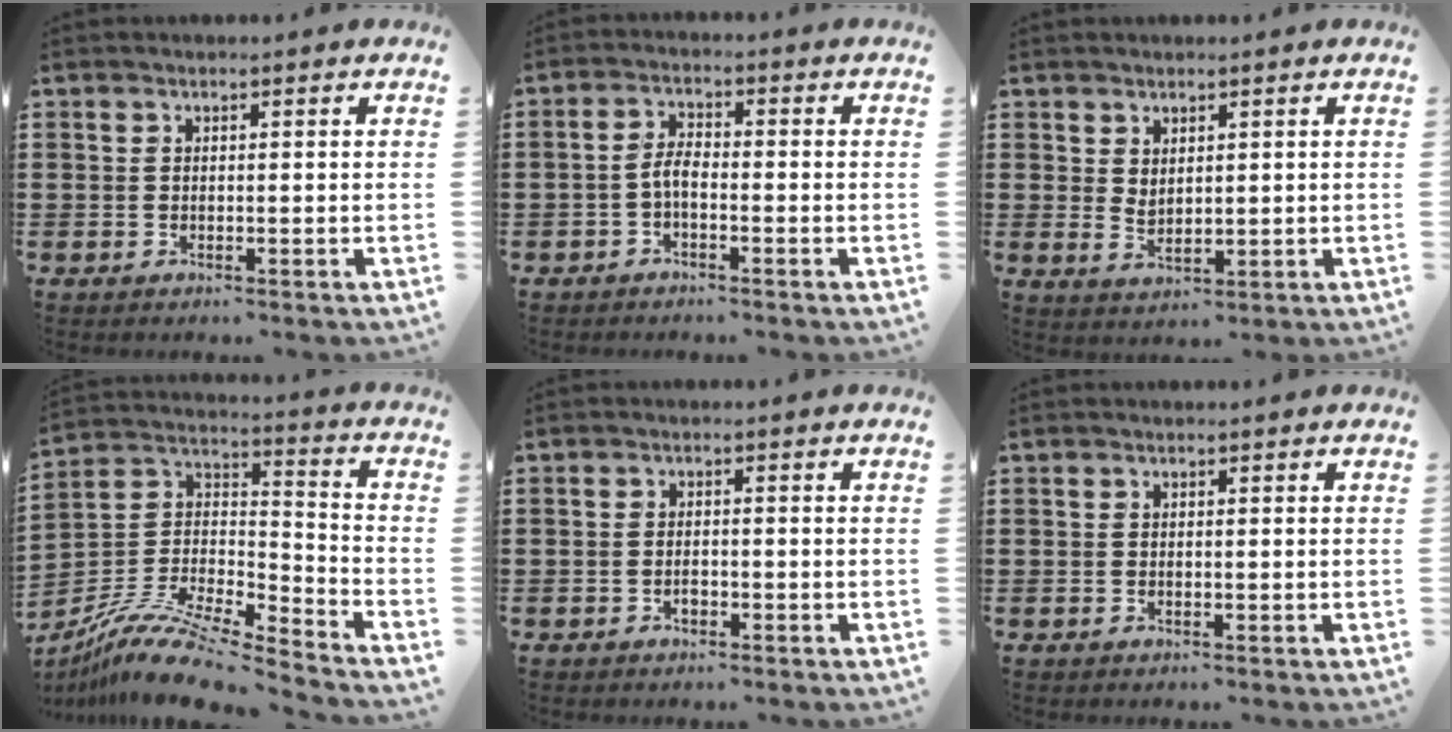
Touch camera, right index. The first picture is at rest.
{"total": 2.9, "force": [-1.1, 1.0, 2.4], "torque": [-0.060, 0.002, -0.027]}
{"total": 2.0, "force": [1.6, 1.0, 0.6], "torque": [-0.014, 0.004, 0.031]}
{"total": 12.1, "force": [-10.2, 2.0, 6.1], "torque": [-0.119, 0.021, -0.198]}
{"total": 1.4, "force": [-0.7, 0.7, 0.9], "torque": [-0.020, -0.001, -0.013]}
{"total": 0.0}